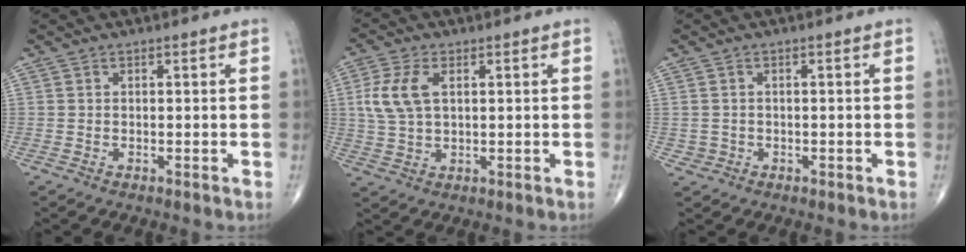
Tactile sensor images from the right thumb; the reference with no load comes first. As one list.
[{"total": 7.5, "force": [1.8, 4.2, 6.0], "torque": [-0.138, 0.004, 0.038]}, {"total": 1.3, "force": [-0.3, 1.3, 0.0], "torque": [0.009, 0.007, -0.005]}]